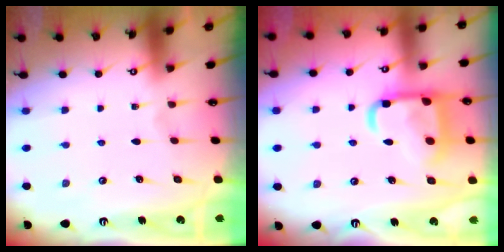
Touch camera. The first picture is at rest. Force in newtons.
{"total": 15.7, "press": 15.6, "slide": 1.6}